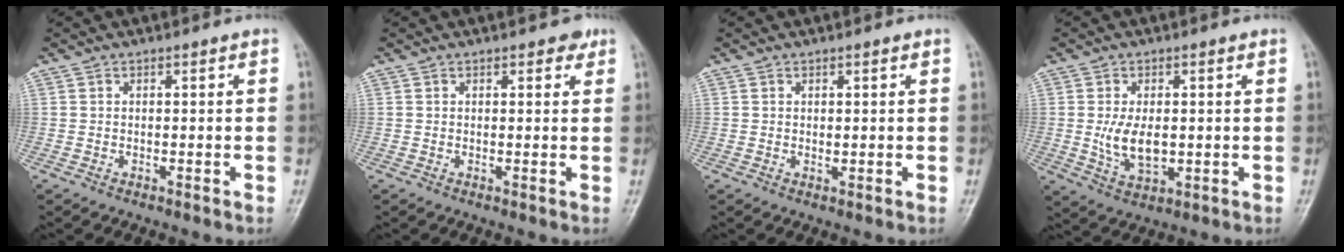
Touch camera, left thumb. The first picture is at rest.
{"total": 1.8, "force": [1.2, 1.0, 1.0], "torque": [0.001, -0.003, 0.011]}
{"total": 0.9, "force": [0.5, 0.4, 0.7], "torque": [-0.008, -0.003, 0.009]}
{"total": 6.9, "force": [0.0, 3.9, 5.7], "torque": [-0.099, -0.014, 0.008]}